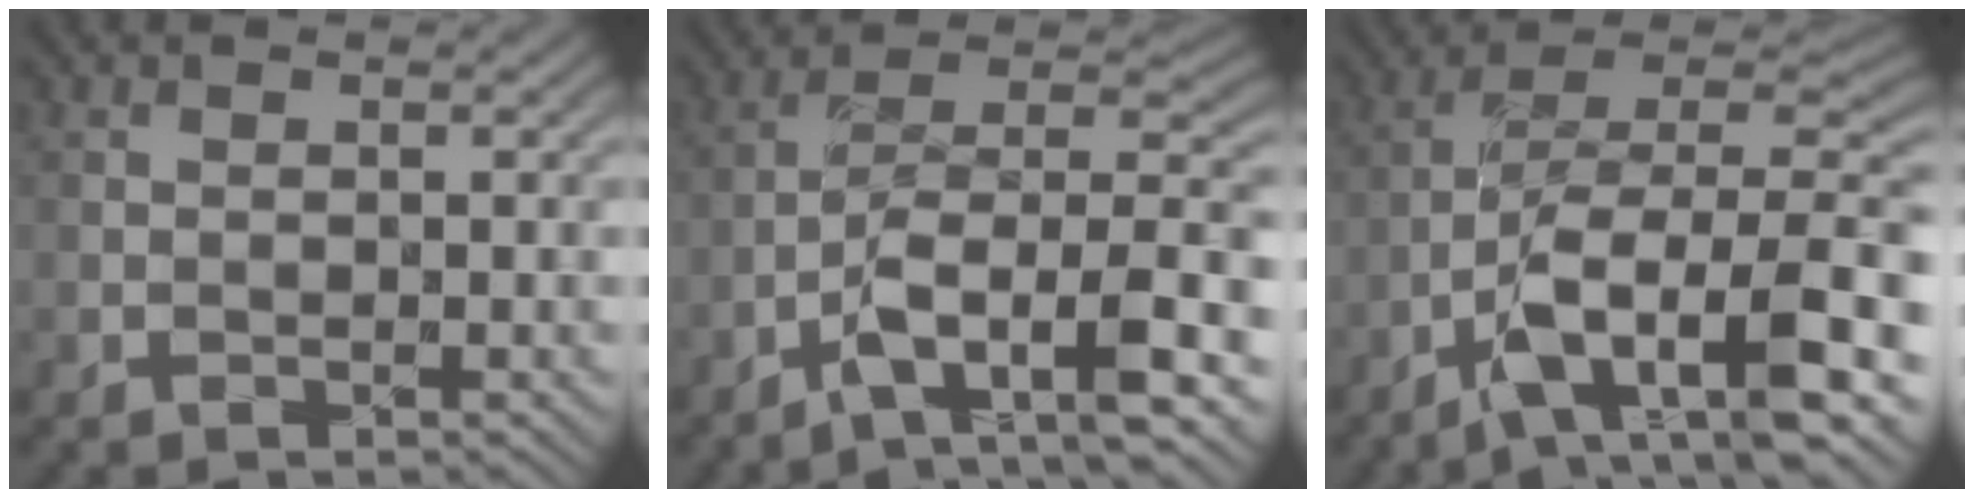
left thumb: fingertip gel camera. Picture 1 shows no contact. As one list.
[{"total": 11.3, "force": [-5.2, 4.0, 9.2], "torque": [-0.161, -0.001, -0.098]}, {"total": 13.0, "force": [-5.3, 4.8, 10.9], "torque": [-0.178, 0.002, -0.103]}]